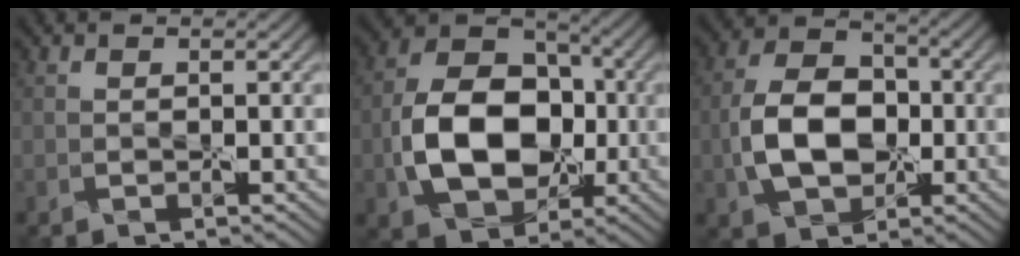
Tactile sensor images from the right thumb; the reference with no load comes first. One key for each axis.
{"total": 10.7, "fx": -1.6, "fy": 7.9, "fz": 7.0, "tx": -0.130, "ty": 0.005, "tz": -0.035}
{"total": 8.0, "fx": -1.3, "fy": 5.7, "fz": 5.5, "tx": -0.115, "ty": 0.010, "tz": -0.033}